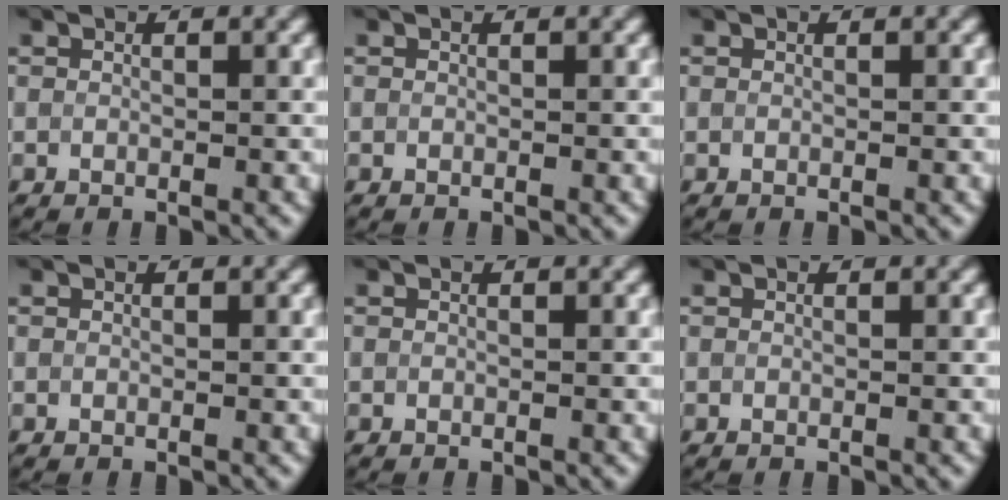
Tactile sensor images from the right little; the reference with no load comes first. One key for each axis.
{"total": 0.0}
{"total": 0.0}
{"total": 0.0}
{"total": 0.0}
{"total": 0.0}